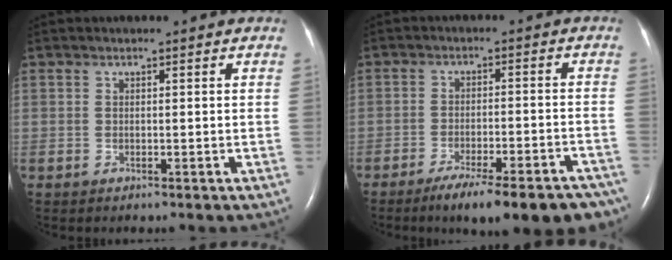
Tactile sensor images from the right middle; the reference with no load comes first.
{"total": 16.9, "force": [-13.3, 3.6, 9.7], "torque": [-0.084, 0.007, -0.180]}